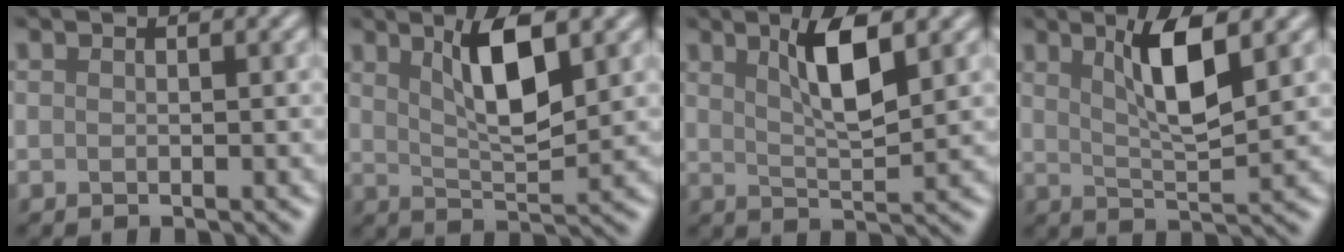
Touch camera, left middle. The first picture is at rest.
{"total": 5.3, "force": [1.9, 1.3, 4.7], "torque": [-0.084, -0.006, 0.040]}
{"total": 4.4, "force": [1.6, 0.9, 4.0], "torque": [-0.073, -0.004, 0.035]}
{"total": 4.9, "force": [1.7, 0.9, 4.5], "torque": [-0.081, -0.006, 0.038]}